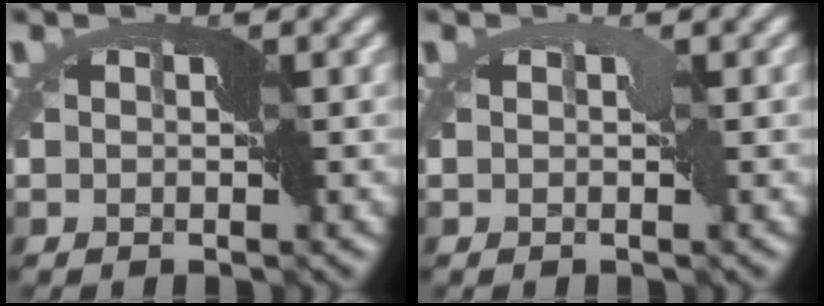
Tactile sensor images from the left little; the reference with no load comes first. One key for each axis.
{"total": 0.7, "fx": 0.0, "fy": 0.4, "fz": 0.6, "tx": -0.001, "ty": 0.002, "tz": -0.001}